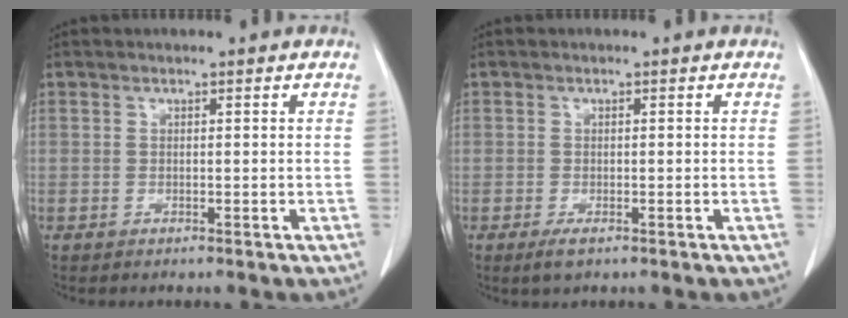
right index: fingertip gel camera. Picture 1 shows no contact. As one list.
[{"total": 1.9, "force": [-1.1, 0.7, 1.4], "torque": [-0.027, -0.003, -0.016]}]